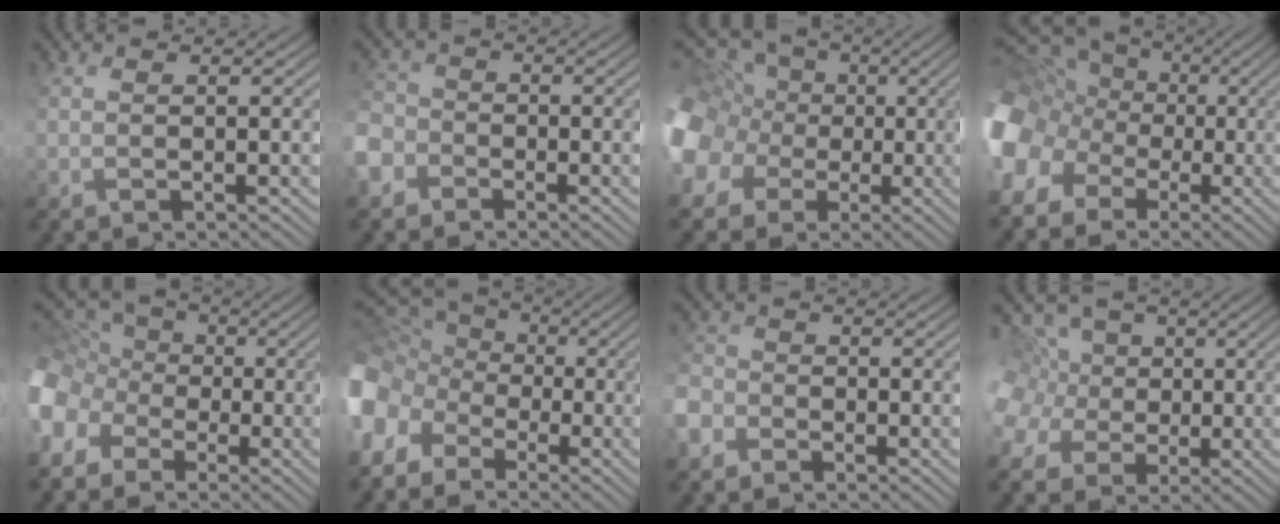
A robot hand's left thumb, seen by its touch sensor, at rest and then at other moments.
{"total": 4.2, "force": [-3.3, 2.5, -0.1], "torque": [-0.027, -0.003, -0.070]}
{"total": 14.7, "force": [-0.4, 13.7, 5.2], "torque": [-0.210, 0.013, -0.037]}
{"total": 14.3, "force": [-2.1, 12.7, 6.1], "torque": [-0.217, -0.013, -0.057]}
{"total": 11.7, "force": [-5.3, 9.6, 4.1], "torque": [-0.172, -0.028, -0.099]}
{"total": 13.0, "force": [-5.1, 10.5, 5.8], "torque": [-0.207, -0.026, -0.084]}
{"total": 3.7, "force": [-3.3, 1.8, -0.2], "torque": [-0.020, -0.006, -0.068]}
{"total": 7.3, "force": [0.0, 7.2, 1.7], "torque": [-0.093, 0.021, -0.021]}